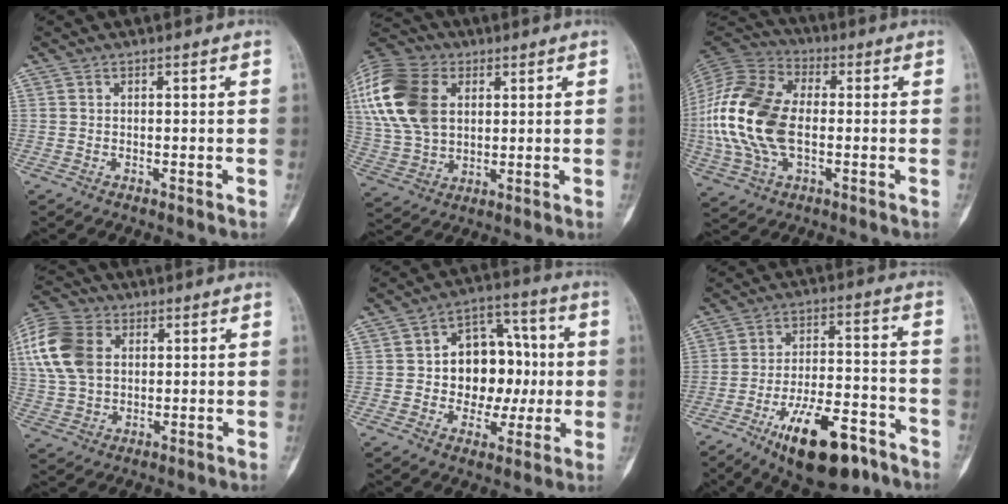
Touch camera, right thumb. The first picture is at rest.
{"total": 21.3, "force": [5.3, 14.9, 14.2], "torque": [-0.300, 0.006, 0.098]}
{"total": 20.5, "force": [-1.4, 12.7, 16.1], "torque": [-0.340, 0.014, -0.026]}
{"total": 15.4, "force": [3.4, 11.1, 10.2], "torque": [-0.203, 0.009, 0.062]}
{"total": 15.1, "force": [-0.1, 11.2, 10.1], "torque": [-0.087, 0.036, 0.001]}
{"total": 17.6, "force": [-10.2, 7.1, 12.4], "torque": [-0.177, 0.066, -0.156]}